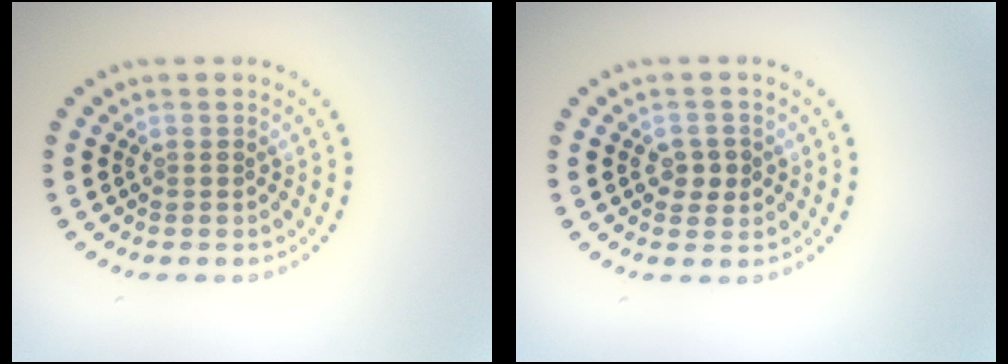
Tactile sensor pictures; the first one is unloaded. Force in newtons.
{"total": 1.9, "press": 1.8, "slide": 0.4}